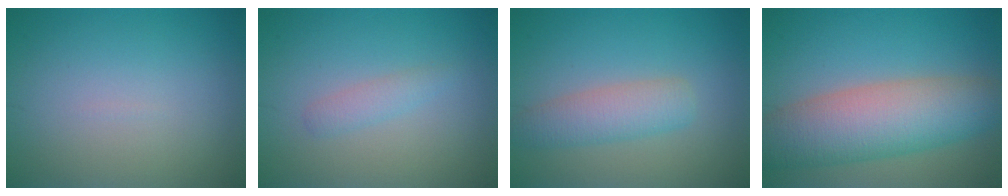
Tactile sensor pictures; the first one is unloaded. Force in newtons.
{"total": 1.4, "press": 1.4, "slide": 0.1}
{"total": 3.5, "press": 3.5, "slide": 0.1}
{"total": 8.9, "press": 8.9, "slide": 0.5}